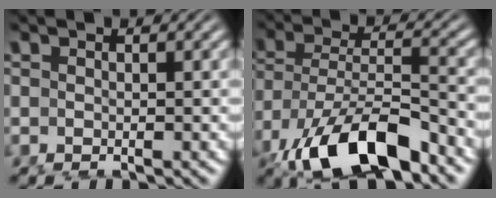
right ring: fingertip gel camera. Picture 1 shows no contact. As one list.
[{"total": 8.2, "force": [-4.1, 3.4, 6.3], "torque": [-0.124, -0.041, -0.044]}]